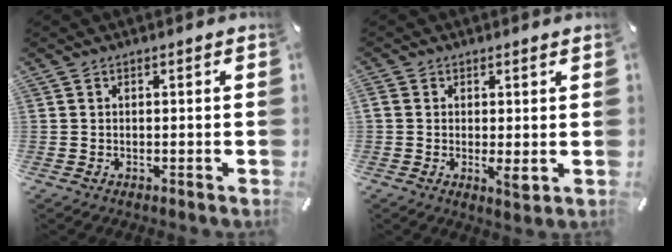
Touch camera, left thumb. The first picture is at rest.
{"total": 3.8, "force": [0.0, 1.4, 3.6], "torque": [-0.059, -0.008, 0.001]}